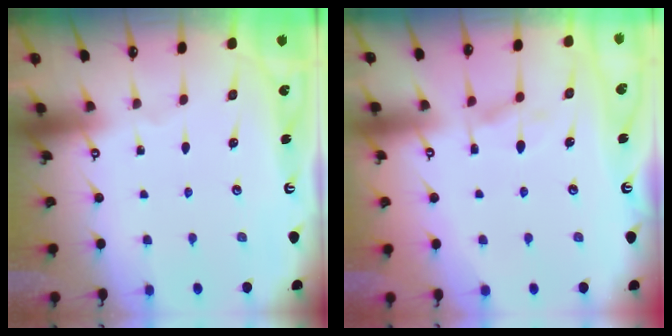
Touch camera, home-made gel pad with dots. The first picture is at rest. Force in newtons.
{"total": 1.3, "press": 0.1, "slide": 1.3}